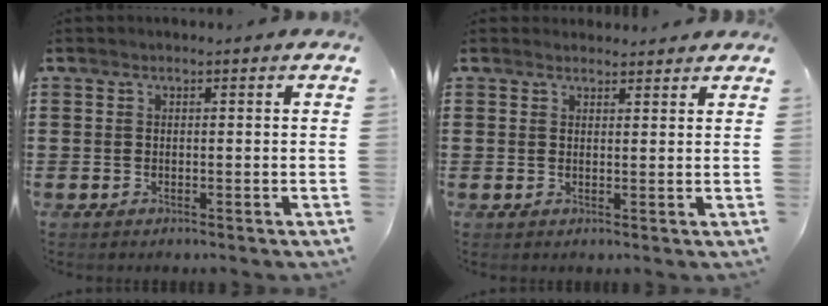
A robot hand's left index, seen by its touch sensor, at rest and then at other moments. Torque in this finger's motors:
{"motor_torque": [0.12, 0.09, -0.03, -0.02]}